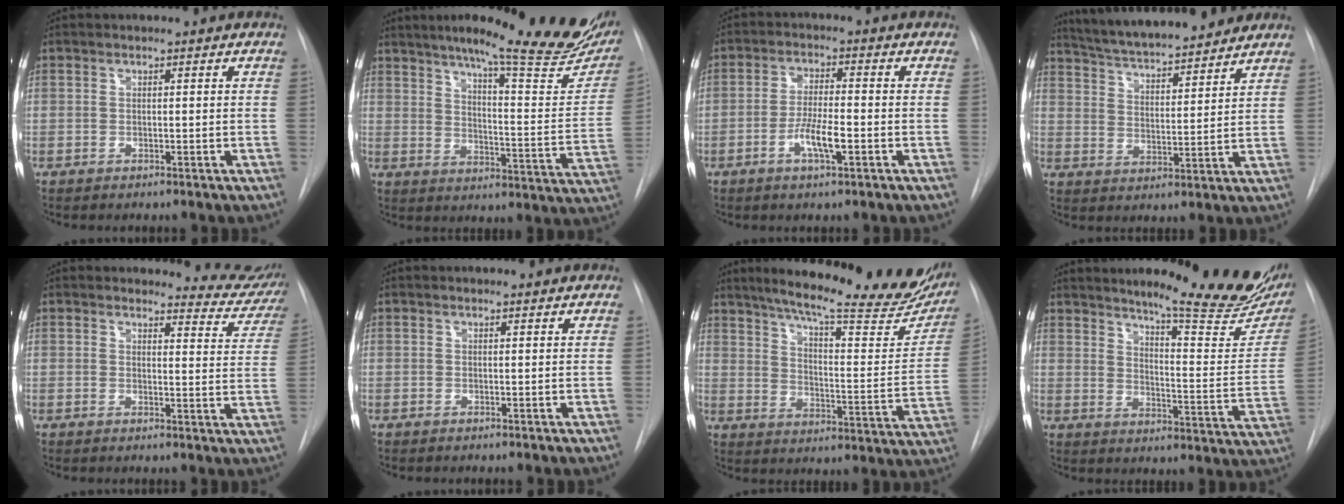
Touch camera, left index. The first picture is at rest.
{"total": 25.9, "force": [20.1, 3.1, 16.1], "torque": [-0.215, -0.047, 0.251]}
{"total": 5.5, "force": [-2.3, 0.8, 4.9], "torque": [-0.095, -0.006, -0.044]}
{"total": 16.2, "force": [14.5, 2.2, 6.9], "torque": [-0.115, 0.011, 0.227]}
{"total": 8.9, "force": [8.8, 1.5, -0.4], "torque": [0.033, -0.069, 0.069]}
{"total": 1.7, "force": [1.7, 0.2, 0.2], "torque": [-0.011, 0.006, 0.014]}
{"total": 28.4, "force": [23.2, 5.0, 15.5], "torque": [-0.223, -0.054, 0.293]}
{"total": 22.6, "force": [18.3, 2.7, 13.0], "torque": [-0.177, -0.073, 0.227]}